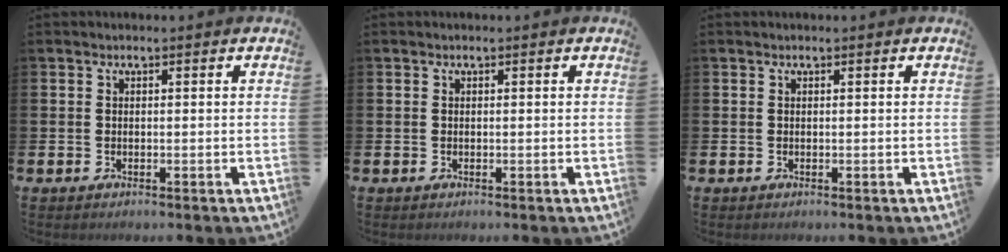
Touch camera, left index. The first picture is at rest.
{"total": 0.0}
{"total": 0.0}